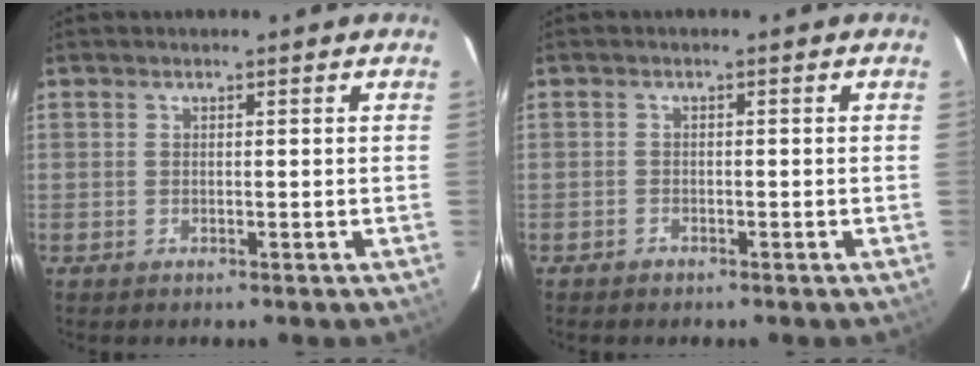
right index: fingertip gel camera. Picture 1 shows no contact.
{"total": 1.0, "force": [-0.9, 0.6, 0.0], "torque": [0.000, 0.004, -0.015]}